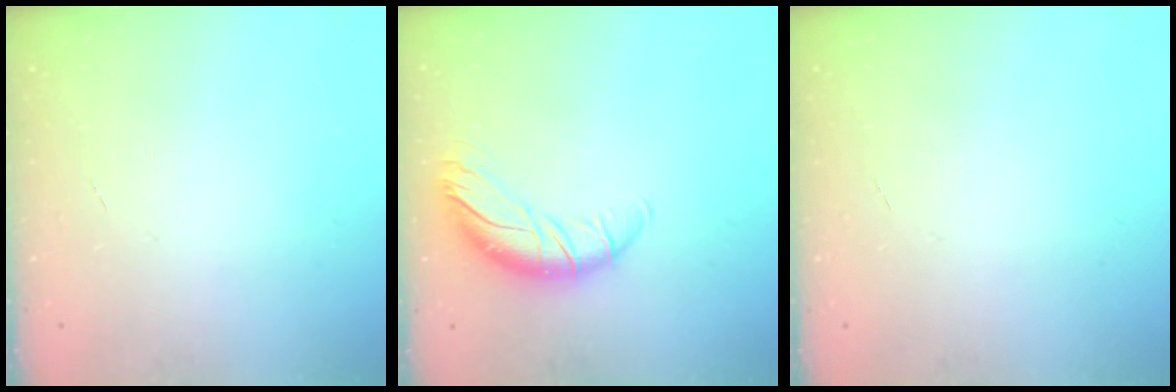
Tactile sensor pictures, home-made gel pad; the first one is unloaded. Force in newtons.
{"total": 11.7, "press": 11.6, "slide": 1.9}
{"total": 0.0}